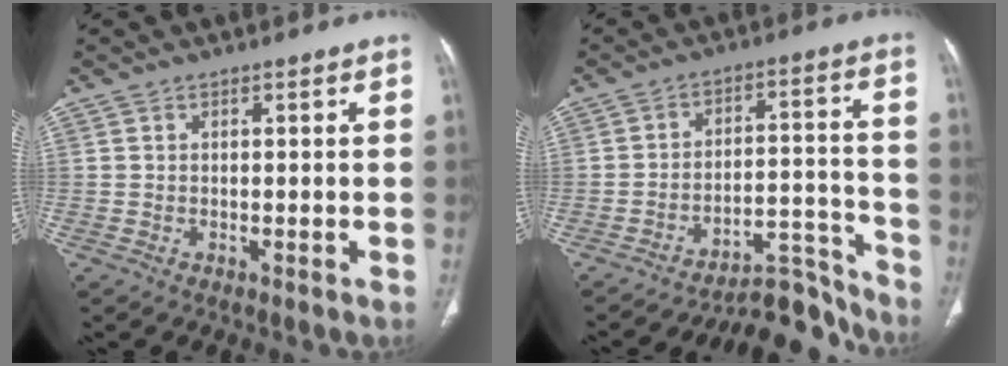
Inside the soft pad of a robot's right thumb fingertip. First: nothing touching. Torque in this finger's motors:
{"motor_torque": [2.61, -0.39, 0.17, -1.68, -0.03]}